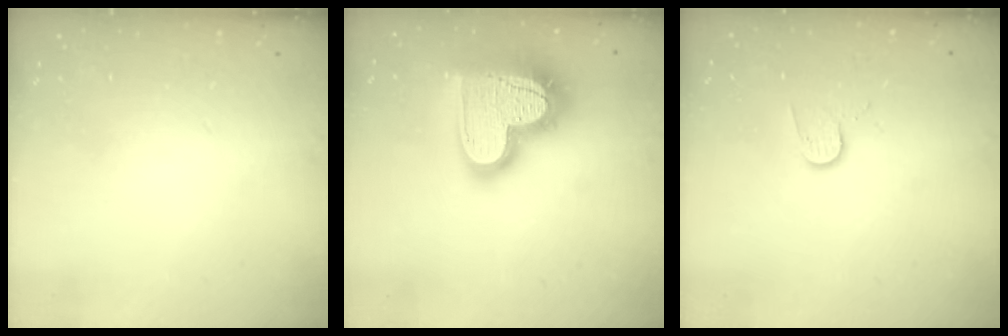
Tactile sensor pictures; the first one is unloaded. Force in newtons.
{"total": 23.3, "press": 23.2, "slide": 1.9}
{"total": 6.0, "press": 6.0, "slide": 0.2}